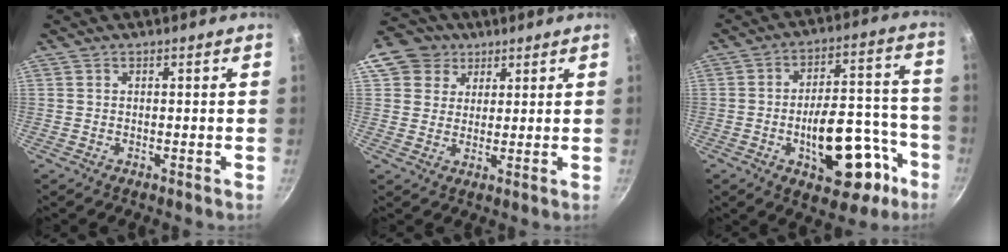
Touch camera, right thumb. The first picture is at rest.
{"total": 8.4, "force": [4.2, 6.9, 2.3], "torque": [-0.013, 0.003, 0.064]}
{"total": 19.5, "force": [-7.9, 9.7, 14.9], "torque": [-0.156, 0.063, -0.103]}